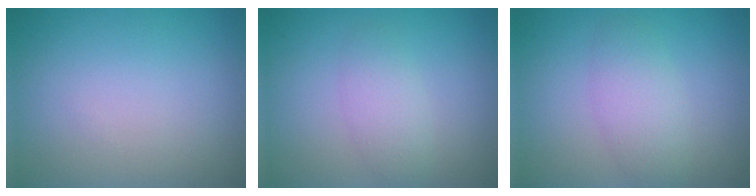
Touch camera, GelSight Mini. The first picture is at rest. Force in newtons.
{"total": 1.5, "press": 1.5, "slide": 0.0}
{"total": 2.9, "press": 2.9, "slide": 0.1}